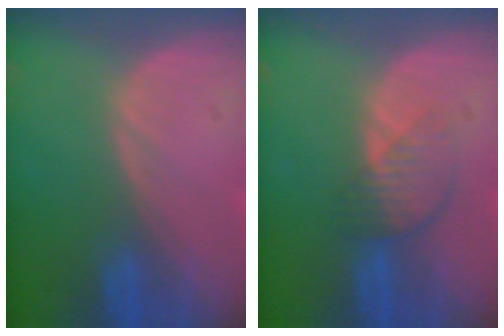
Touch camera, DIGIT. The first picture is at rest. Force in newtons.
{"total": 3.9, "press": 3.6, "slide": 1.5}